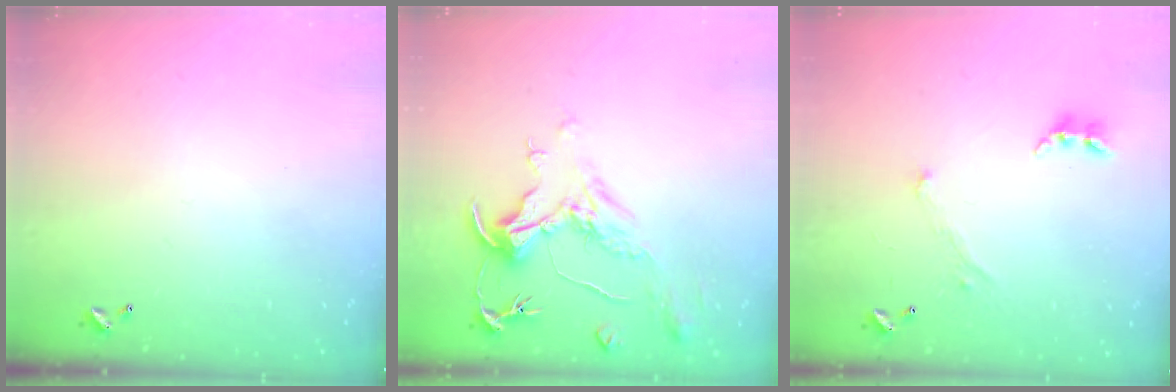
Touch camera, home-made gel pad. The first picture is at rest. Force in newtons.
{"total": 2.1, "press": 1.7, "slide": 1.3}
{"total": 1.7, "press": 1.6, "slide": 0.5}